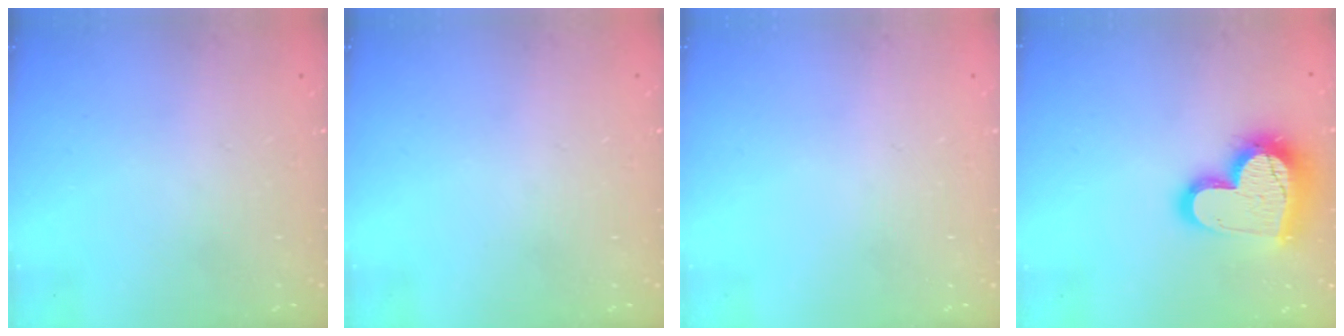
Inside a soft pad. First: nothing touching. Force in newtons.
{"total": 0.0}
{"total": 0.0}
{"total": 19.6, "press": 19.6, "slide": 1.8}